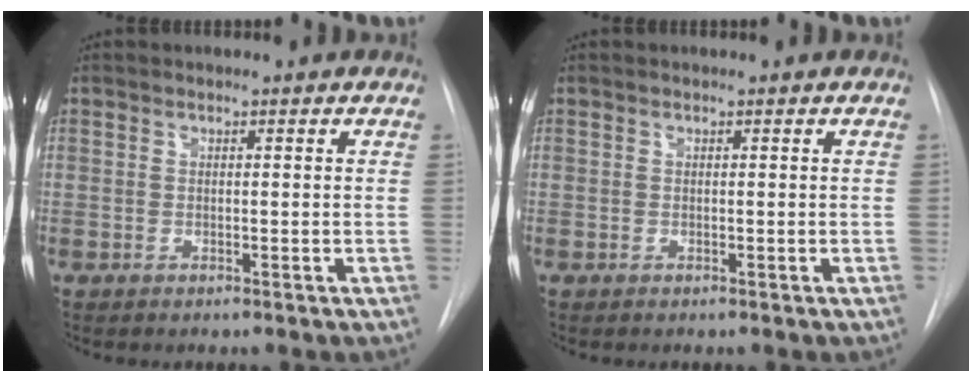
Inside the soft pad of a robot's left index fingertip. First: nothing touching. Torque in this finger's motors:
{"motor_torque": [-0.02, 0.00, -0.01, 0.00]}